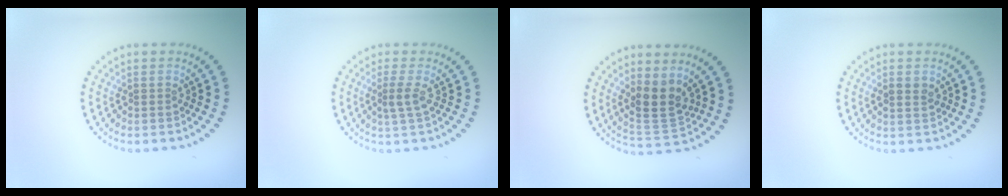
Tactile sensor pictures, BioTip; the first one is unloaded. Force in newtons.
{"total": 1.5, "press": 1.2, "slide": 1.0}
{"total": 3.7, "press": 3.3, "slide": 1.8}
{"total": 1.5, "press": 1.5, "slide": 0.1}